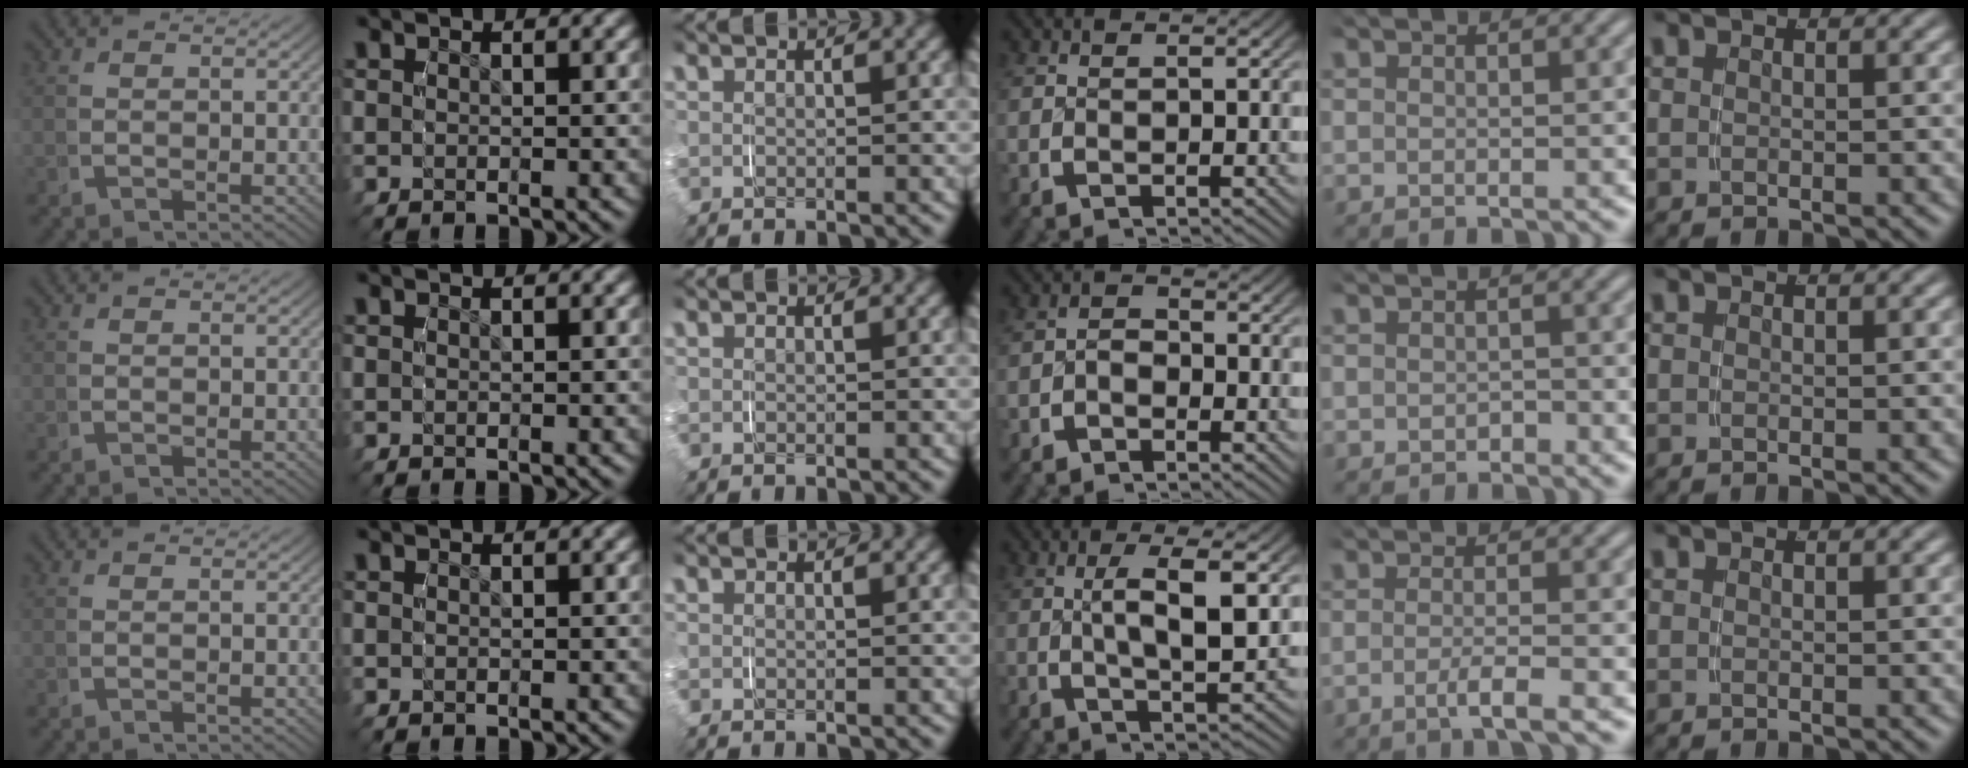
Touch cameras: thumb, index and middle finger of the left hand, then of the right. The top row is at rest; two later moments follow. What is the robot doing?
{"motion": "grasp_and_lifting", "object": "map"}